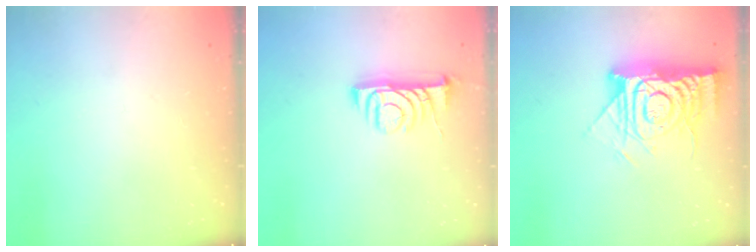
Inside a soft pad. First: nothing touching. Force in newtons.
{"total": 8.2, "press": 8.2, "slide": 0.6}
{"total": 14.6, "press": 14.5, "slide": 1.5}